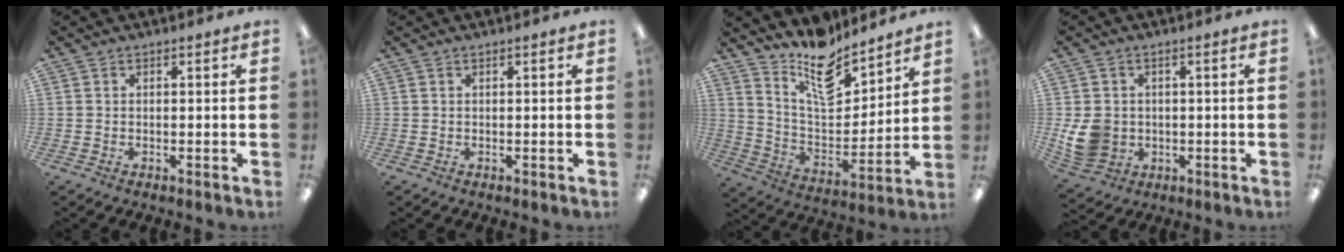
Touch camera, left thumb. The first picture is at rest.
{"total": 0.0}
{"total": 15.0, "force": [11.7, 6.0, 7.1], "torque": [-0.121, -0.080, 0.208]}
{"total": 7.5, "force": [-0.2, 6.7, 3.5], "torque": [-0.078, 0.007, 0.000]}